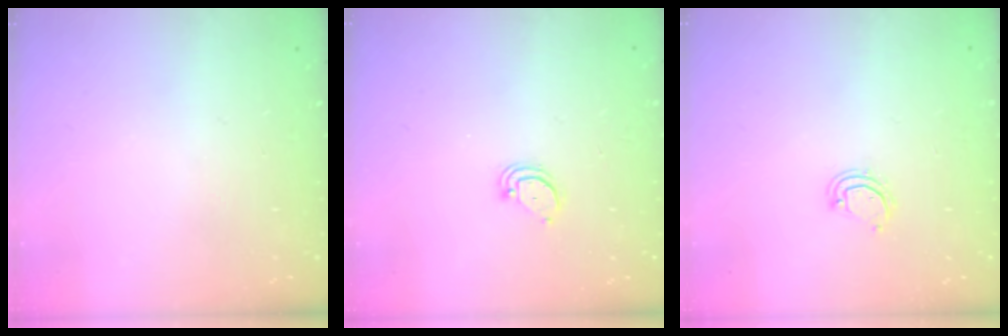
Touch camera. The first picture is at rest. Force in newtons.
{"total": 2.6, "press": 2.6, "slide": 0.2}
{"total": 3.7, "press": 3.7, "slide": 0.2}